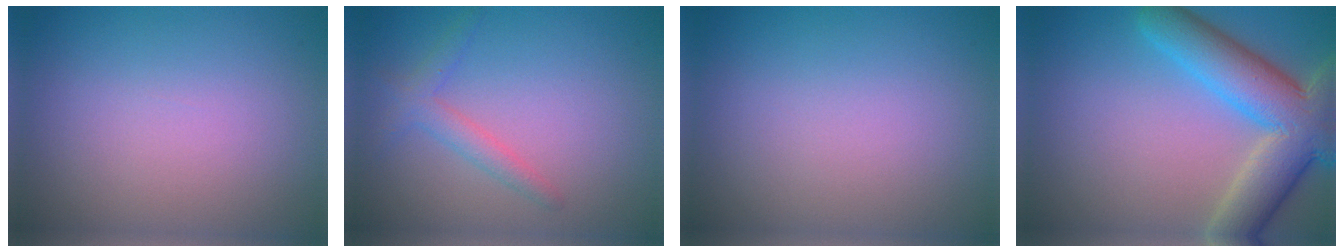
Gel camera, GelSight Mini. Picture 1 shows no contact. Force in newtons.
{"total": 2.0, "press": 2.0, "slide": 0.1}
{"total": 0.0}
{"total": 8.9, "press": 8.9, "slide": 0.5}